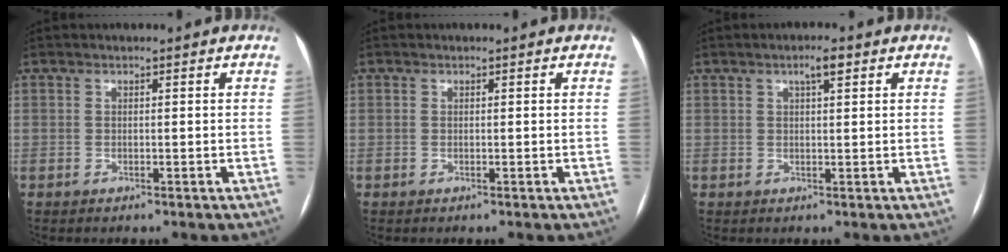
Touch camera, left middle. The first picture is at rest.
{"total": 0.0}
{"total": 2.5, "force": [1.3, 0.5, 2.0], "torque": [-0.035, 0.008, 0.020]}